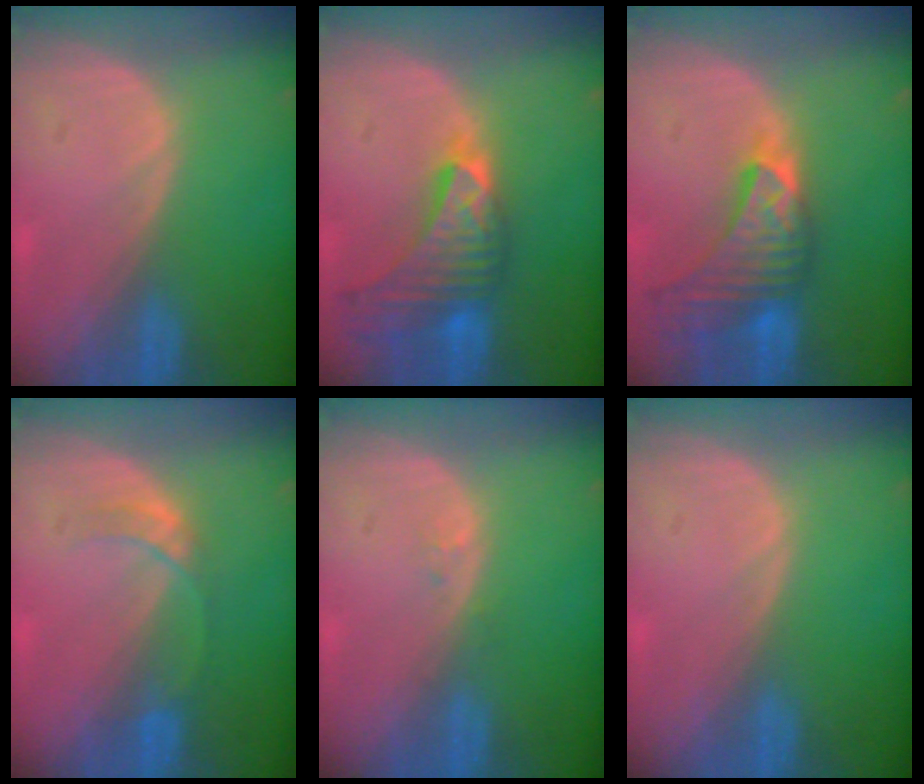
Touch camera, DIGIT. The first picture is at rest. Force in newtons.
{"total": 9.3, "press": 8.3, "slide": 4.3}
{"total": 8.9, "press": 8.3, "slide": 3.4}
{"total": 3.0, "press": 3.0, "slide": 0.3}
{"total": 0.6, "press": 0.6, "slide": 0.1}
{"total": 0.0}